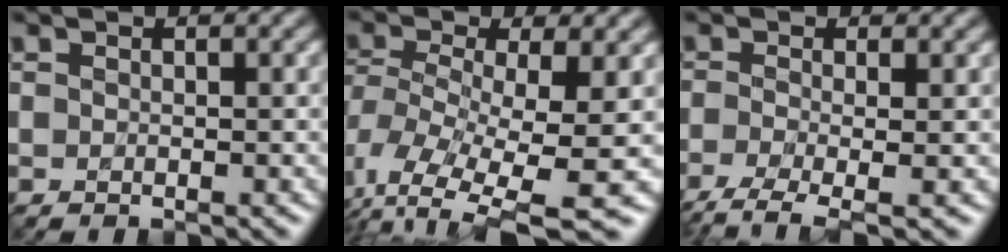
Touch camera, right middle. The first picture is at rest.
{"total": 9.0, "force": [-3.6, 3.7, 7.4], "torque": [-0.153, -0.024, -0.051]}
{"total": 4.2, "force": [-2.2, 1.1, 3.4], "torque": [-0.064, -0.012, -0.050]}